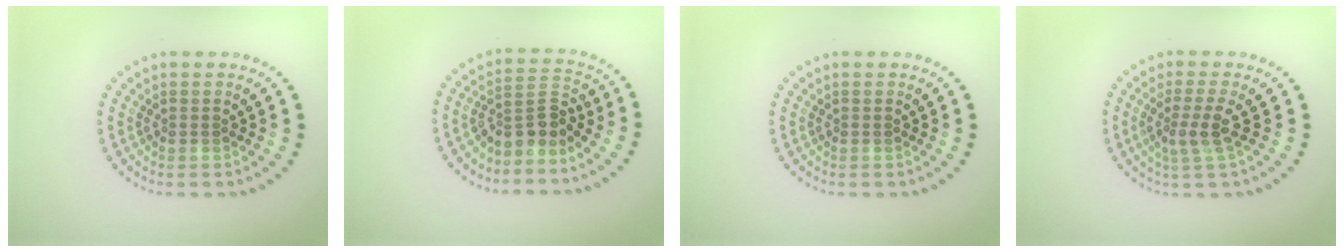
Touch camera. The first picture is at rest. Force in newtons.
{"total": 3.3, "press": 2.7, "slide": 2.0}
{"total": 0.0}
{"total": 2.5, "press": 2.0, "slide": 1.6}